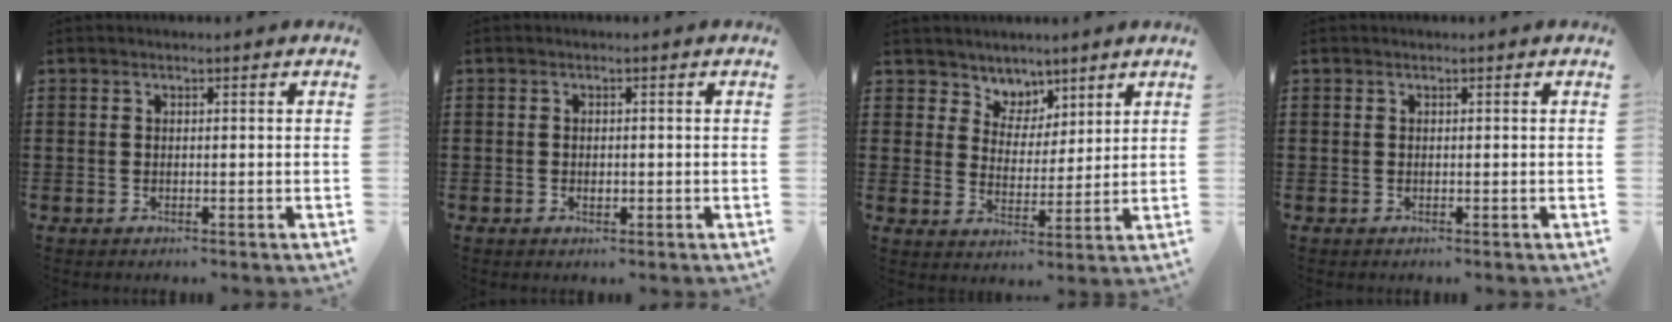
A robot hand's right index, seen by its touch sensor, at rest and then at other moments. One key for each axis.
{"total": 0.8, "fx": -0.3, "fy": 0.5, "fz": 0.5, "tx": -0.011, "ty": 0.000, "tz": -0.005}
{"total": 5.3, "fx": 4.0, "fy": 3.5, "fz": -0.5, "tx": -0.022, "ty": -0.009, "tz": 0.073}
{"total": 0.0}